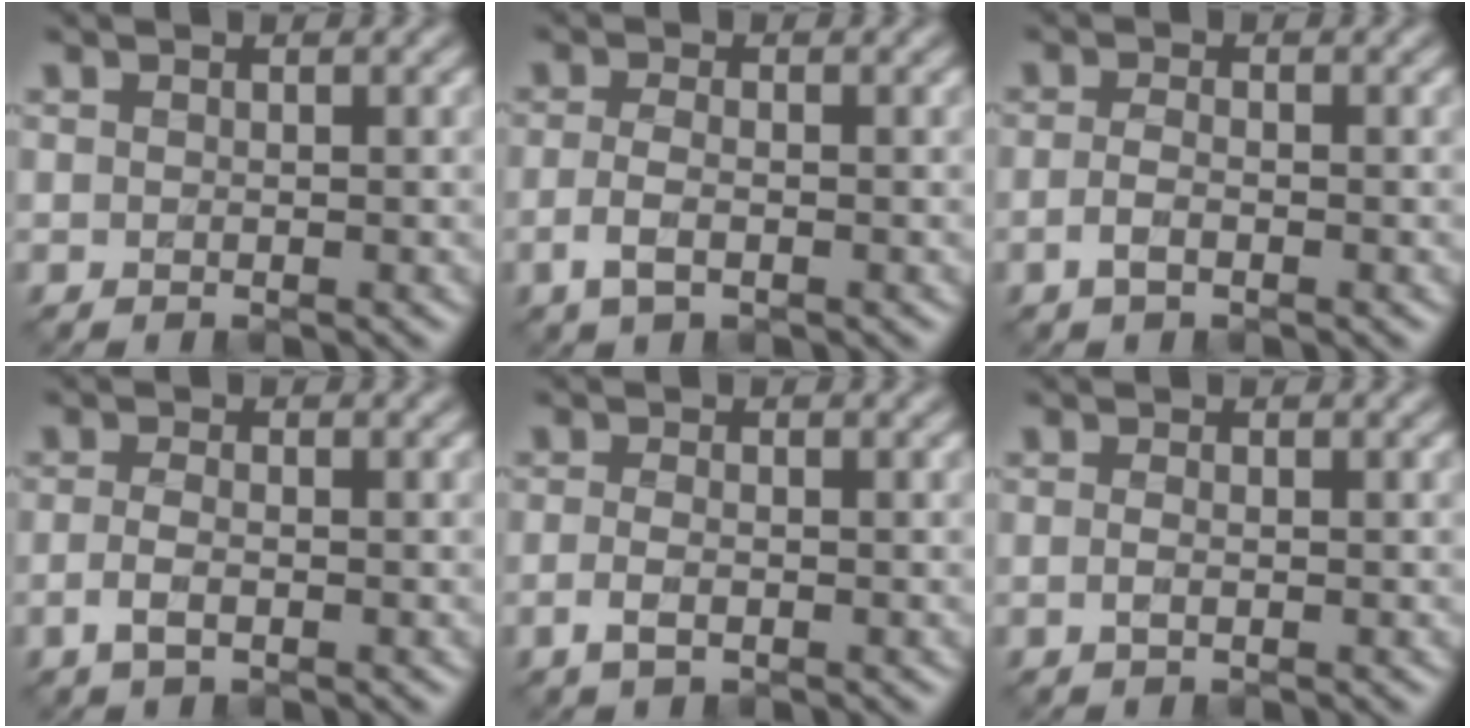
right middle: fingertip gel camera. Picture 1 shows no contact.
{"total": 2.3, "force": [-0.8, 1.0, 1.9], "torque": [-0.043, -0.004, -0.019]}
{"total": 1.6, "force": [-0.7, 0.7, 1.3], "torque": [-0.029, -0.002, -0.016]}
{"total": 1.9, "force": [-0.7, 0.8, 1.6], "torque": [-0.036, -0.004, -0.017]}
{"total": 1.7, "force": [-0.6, 0.8, 1.4], "torque": [-0.033, -0.005, -0.015]}
{"total": 1.0, "force": [-0.2, 0.4, 0.8], "torque": [-0.020, -0.003, -0.006]}